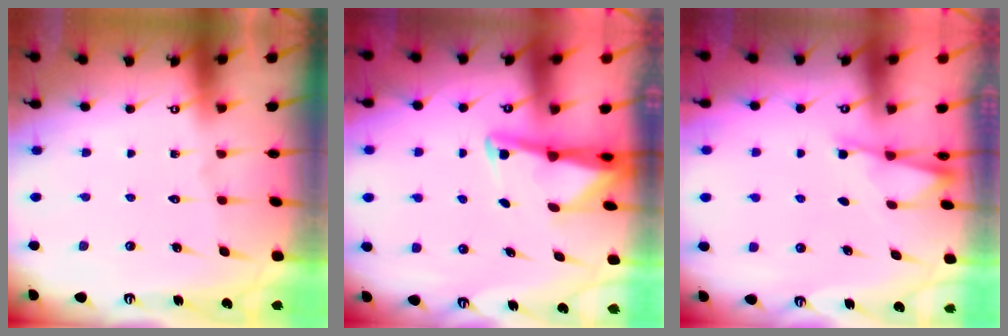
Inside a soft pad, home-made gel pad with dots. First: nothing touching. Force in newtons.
{"total": 3.0, "press": 3.0, "slide": 0.4}
{"total": 1.2, "press": 1.2, "slide": 0.3}